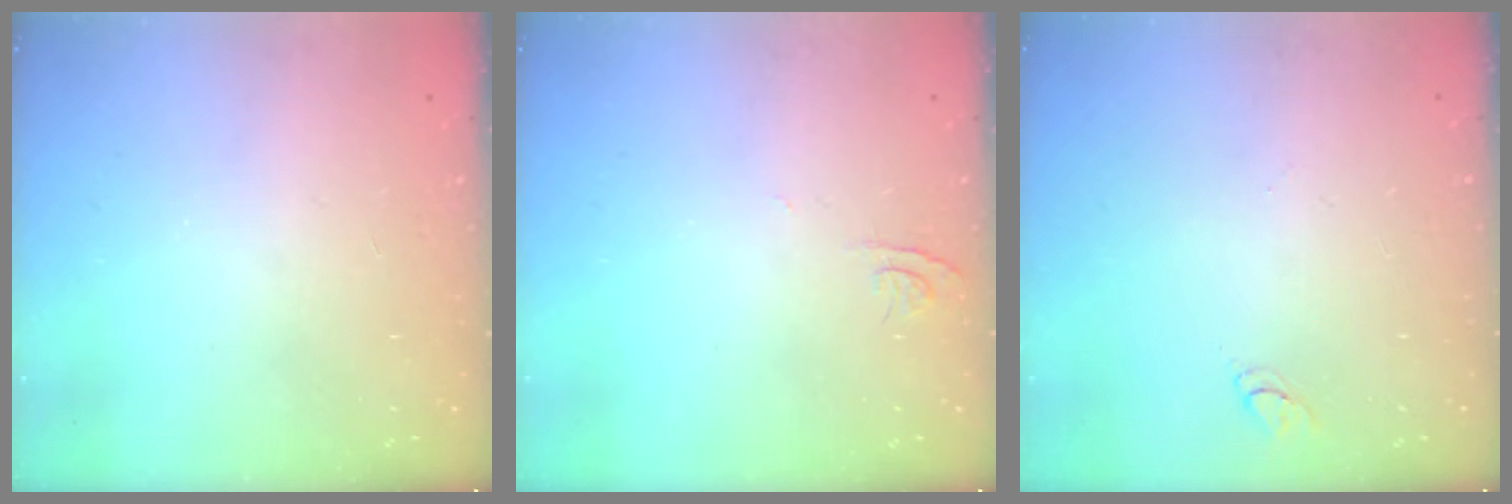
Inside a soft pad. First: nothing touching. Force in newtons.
{"total": 4.3, "press": 4.3, "slide": 0.5}
{"total": 2.8, "press": 2.8, "slide": 0.3}